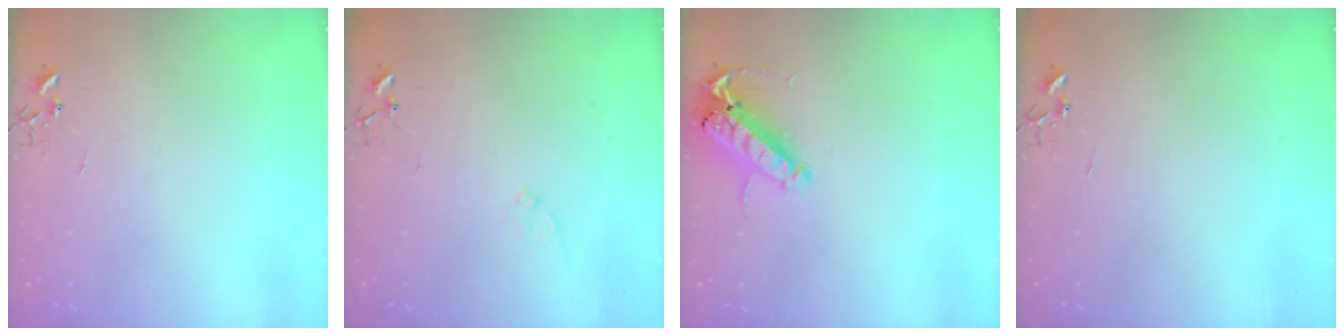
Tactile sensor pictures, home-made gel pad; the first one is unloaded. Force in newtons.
{"total": 7.5, "press": 7.5, "slide": 0.7}
{"total": 14.7, "press": 14.5, "slide": 2.6}
{"total": 0.0}